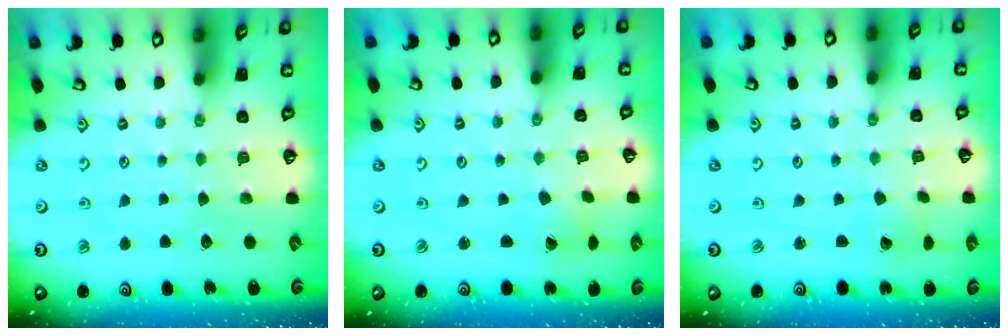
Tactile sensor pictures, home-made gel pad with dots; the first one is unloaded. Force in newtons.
{"total": 1.3, "press": 1.2, "slide": 0.2}
{"total": 2.6, "press": 2.6, "slide": 0.1}